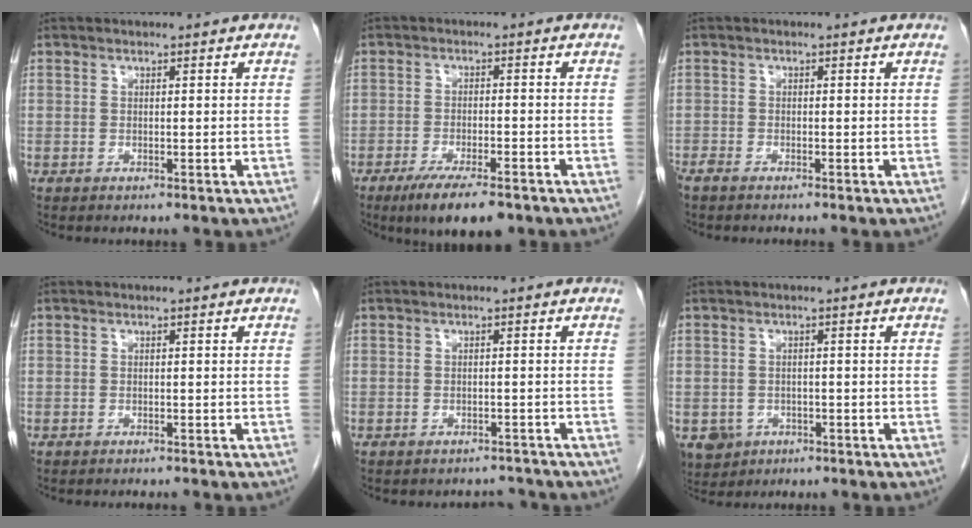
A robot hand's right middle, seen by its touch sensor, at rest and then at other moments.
{"total": 8.7, "force": [-6.0, 1.9, 5.9], "torque": [-0.096, -0.016, -0.093]}
{"total": 2.5, "force": [-2.2, 0.4, 1.1], "torque": [-0.023, -0.005, -0.037]}
{"total": 1.8, "force": [-1.7, 0.3, 0.6], "torque": [-0.011, -0.003, -0.020]}
{"total": 3.3, "force": [-3.1, 1.2, -0.3], "torque": [0.009, 0.005, -0.041]}
{"total": 5.3, "force": [-2.7, 4.3, 1.5], "torque": [-0.031, 0.000, -0.036]}